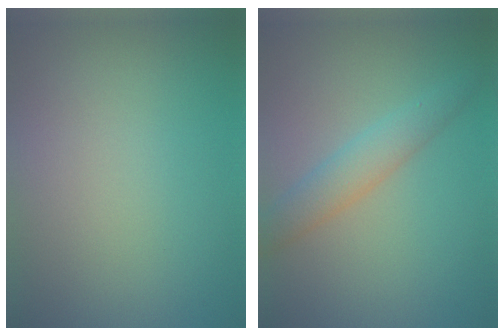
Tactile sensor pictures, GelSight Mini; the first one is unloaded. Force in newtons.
{"total": 2.9, "press": 2.9, "slide": 0.1}